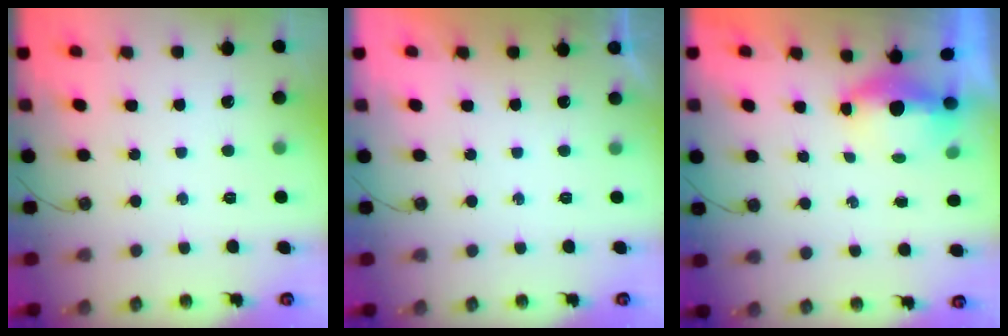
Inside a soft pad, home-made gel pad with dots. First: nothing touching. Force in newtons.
{"total": 0.0}
{"total": 5.0, "press": 4.7, "slide": 1.6}